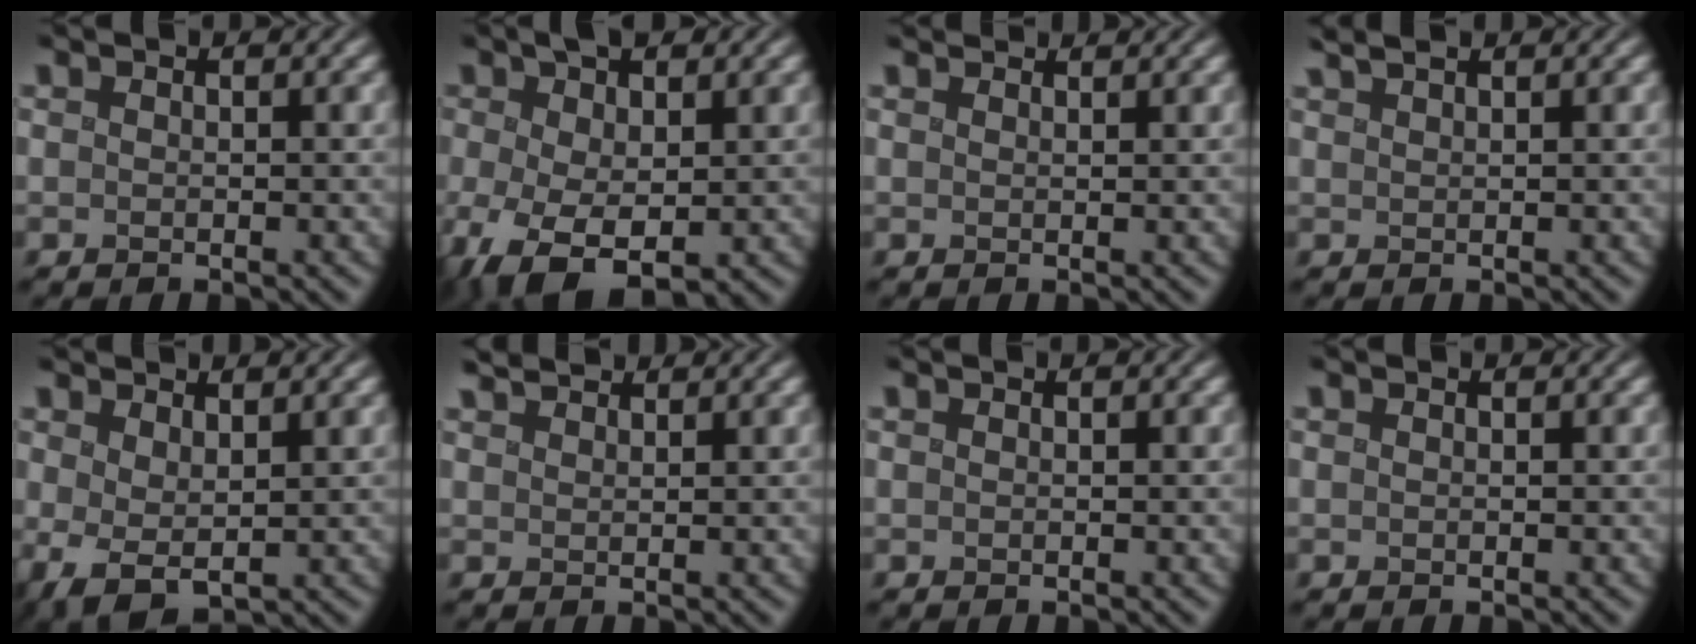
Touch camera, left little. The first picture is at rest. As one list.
[{"total": 7.4, "force": [-1.3, 3.9, 6.2], "torque": [-0.123, -0.009, -0.020]}, {"total": 2.5, "force": [2.3, 0.7, 0.7], "torque": [0.004, 0.006, 0.014]}, {"total": 2.5, "force": [2.0, 0.7, 1.3], "torque": [0.004, 0.015, 0.007]}, {"total": 2.3, "force": [0.2, 1.2, 1.9], "torque": [-0.044, -0.005, 0.010]}, {"total": 2.7, "force": [2.6, 0.4, 0.7], "torque": [-0.002, 0.008, 0.033]}, {"total": 0.0}, {"total": 0.0}]